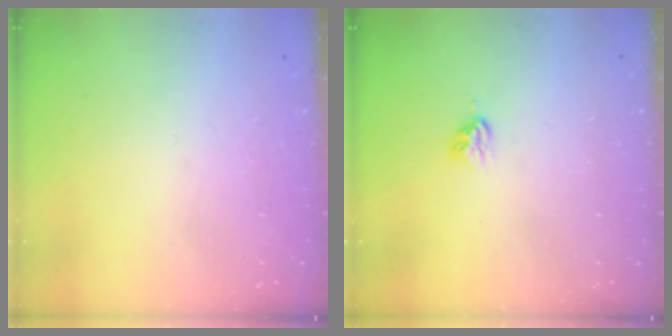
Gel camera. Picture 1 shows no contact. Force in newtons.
{"total": 3.6, "press": 3.6, "slide": 0.5}